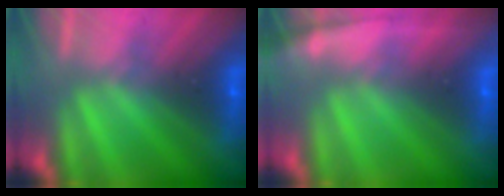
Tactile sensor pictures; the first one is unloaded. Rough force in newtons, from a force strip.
{"total": 1.4}